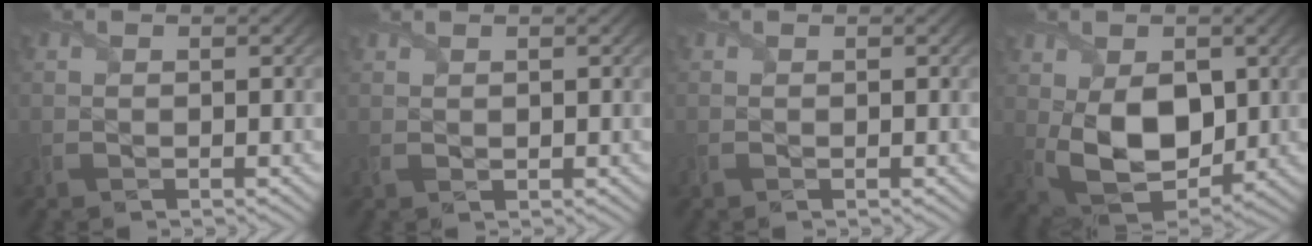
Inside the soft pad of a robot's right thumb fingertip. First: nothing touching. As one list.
[{"total": 1.0, "force": [0.8, 0.5, 0.3], "torque": [-0.011, -0.001, 0.019]}, {"total": 0.0}, {"total": 10.5, "force": [0.4, 6.9, 7.9], "torque": [-0.168, -0.018, 0.015]}]